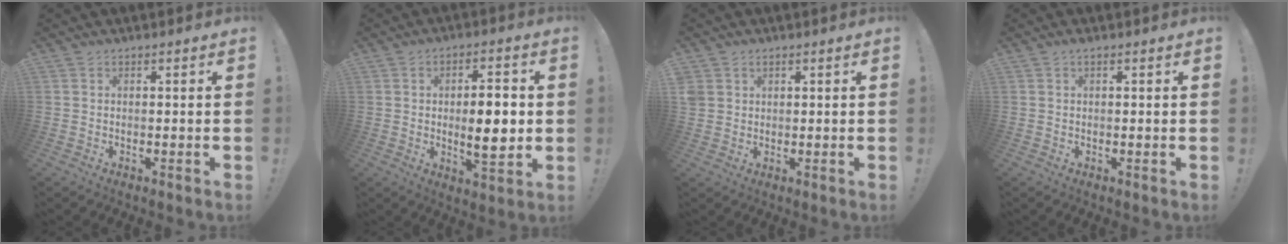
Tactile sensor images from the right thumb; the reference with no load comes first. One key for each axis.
{"total": 10.8, "fx": -0.3, "fy": 4.0, "fz": 10.0, "tx": -0.153, "ty": -0.004, "tz": -0.013}
{"total": 2.7, "fx": 1.5, "fy": 2.1, "fz": 0.6, "tx": -0.009, "ty": -0.005, "tz": 0.029}
{"total": 0.9, "fx": 0.4, "fy": 0.2, "fz": 0.7, "tx": -0.022, "ty": 0.005, "tz": 0.008}